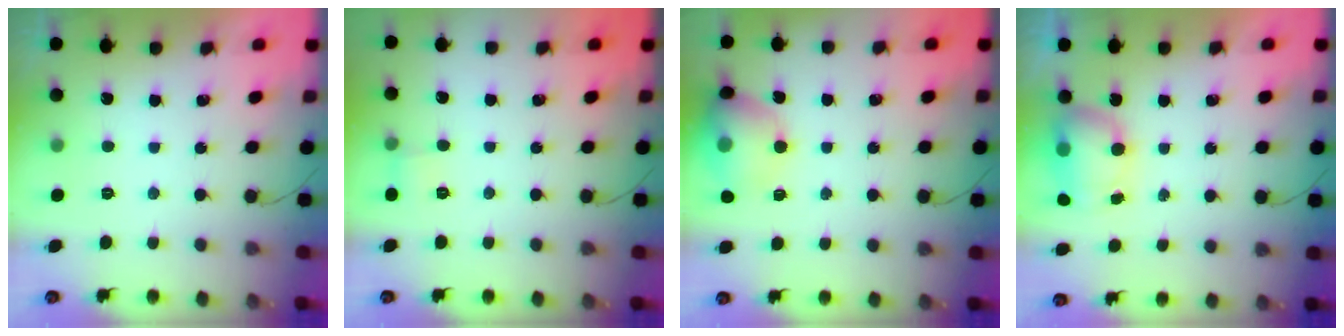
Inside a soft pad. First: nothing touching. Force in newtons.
{"total": 6.2, "press": 6.0, "slide": 1.5}
{"total": 16.2, "press": 14.7, "slide": 6.6}
{"total": 8.6, "press": 7.5, "slide": 4.2}